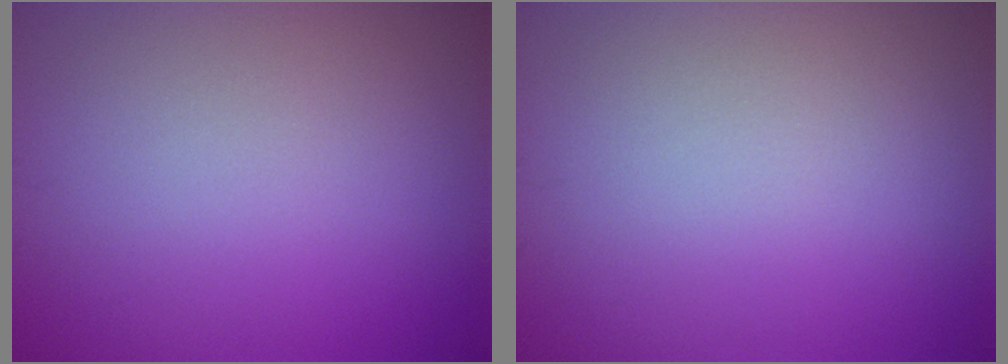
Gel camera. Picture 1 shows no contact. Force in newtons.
{"total": 0.0}